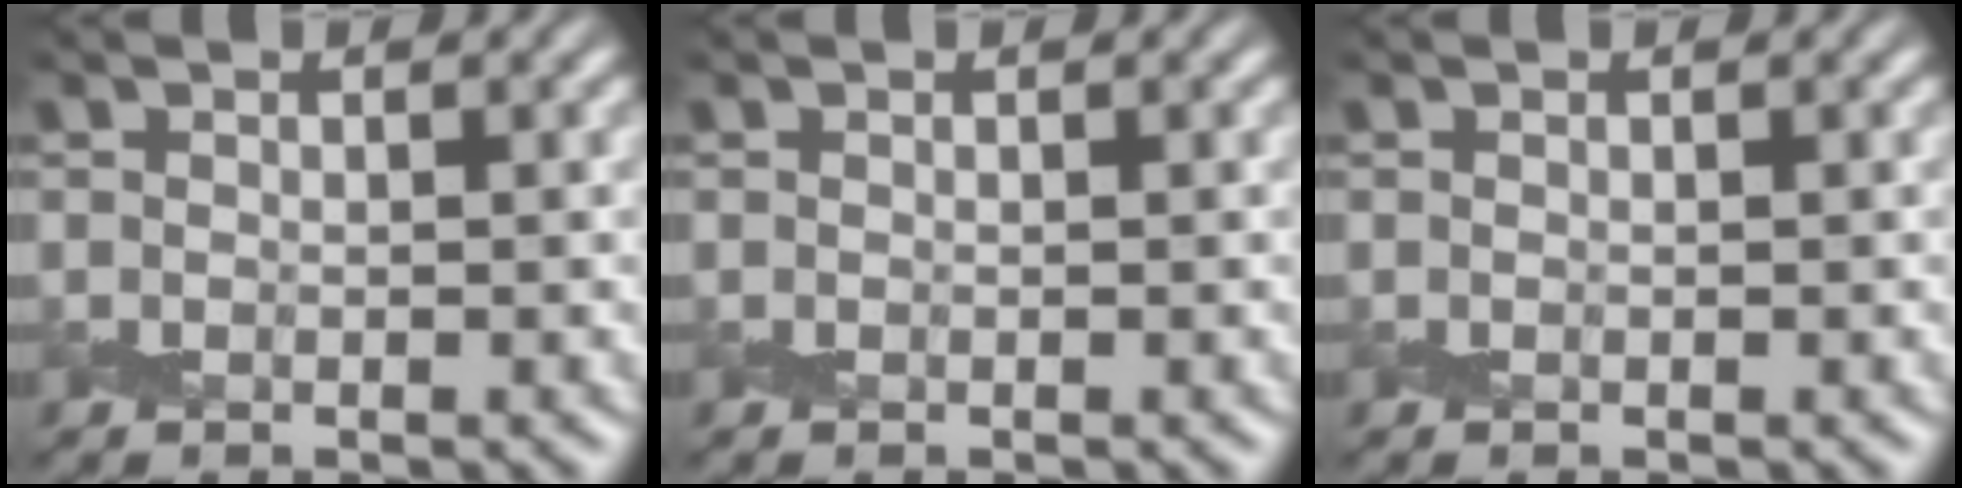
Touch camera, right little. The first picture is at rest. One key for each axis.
{"total": 0.0}
{"total": 0.0}